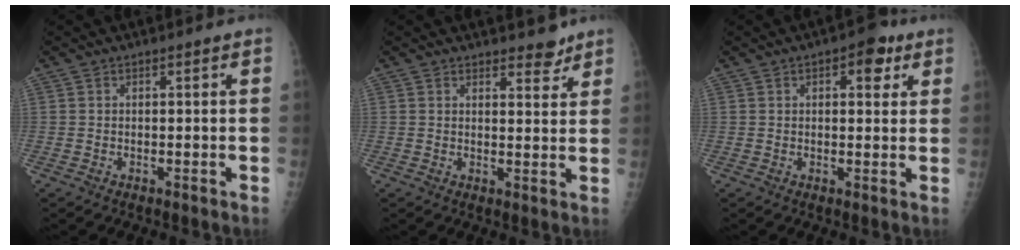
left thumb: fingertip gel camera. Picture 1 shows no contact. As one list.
[{"total": 3.5, "force": [3.0, 1.5, 1.2], "torque": [0.002, -0.022, 0.041]}, {"total": 5.6, "force": [2.6, 3.0, 4.0], "torque": [-0.027, -0.004, 0.026]}]